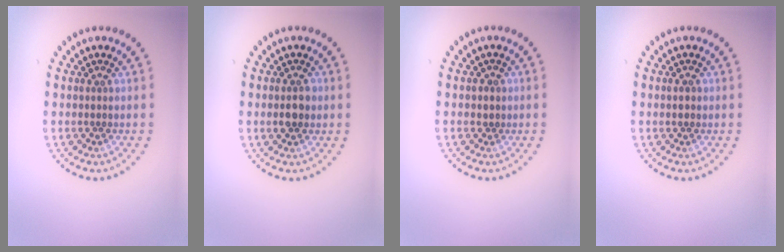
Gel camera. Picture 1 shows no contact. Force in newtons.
{"total": 1.7, "press": 1.7, "slide": 0.2}
{"total": 0.5, "press": 0.4, "slide": 0.4}
{"total": 1.1, "press": 1.1, "slide": 0.2}